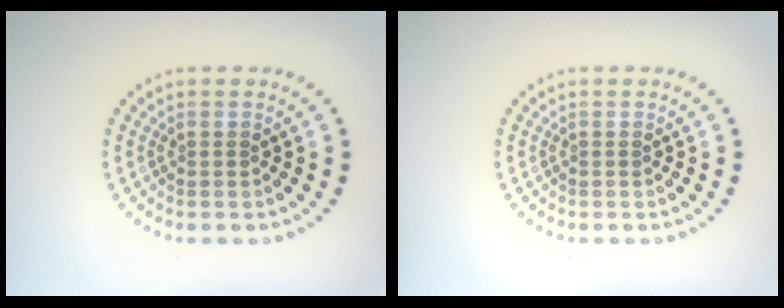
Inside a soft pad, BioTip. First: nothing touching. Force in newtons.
{"total": 0.0}